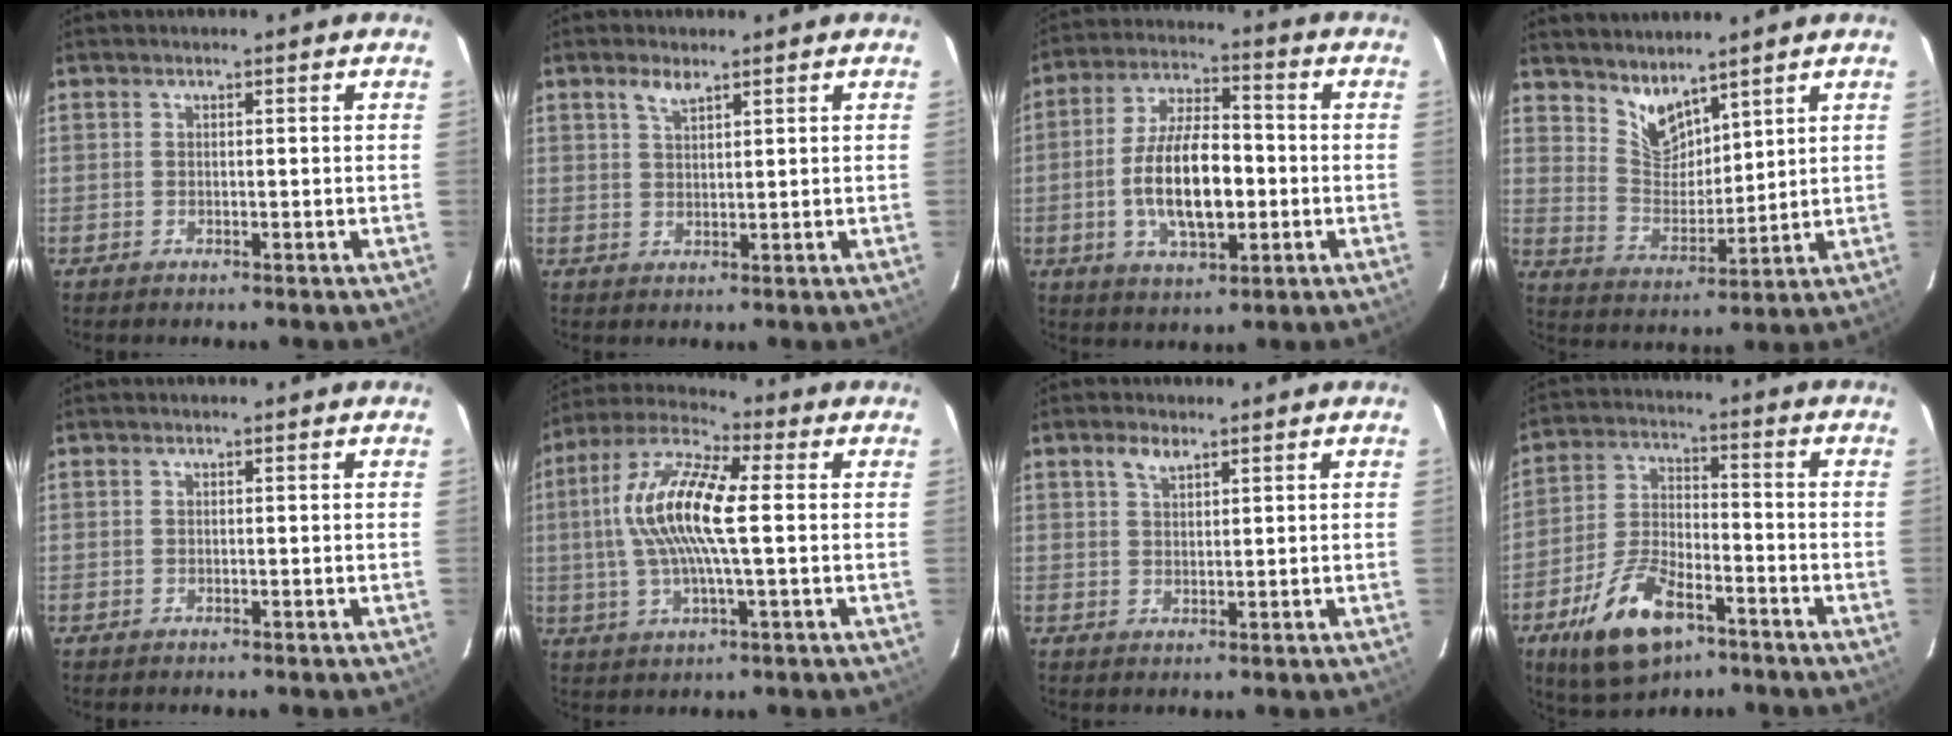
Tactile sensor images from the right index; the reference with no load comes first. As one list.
[{"total": 2.6, "force": [1.8, 0.9, 1.6], "torque": [-0.029, 0.005, 0.036]}, {"total": 13.5, "force": [-2.3, 5.9, 11.9], "torque": [-0.232, 0.005, -0.036]}, {"total": 7.6, "force": [6.3, 3.1, 3.0], "torque": [-0.046, -0.003, 0.129]}, {"total": 0.0}, {"total": 14.5, "force": [1.2, 3.6, 14.0], "torque": [-0.277, 0.016, 0.010]}, {"total": 2.8, "force": [1.8, 1.3, 1.6], "torque": [-0.028, 0.007, 0.036]}, {"total": 14.4, "force": [-8.3, 6.5, 9.9], "torque": [-0.209, -0.009, -0.147]}]